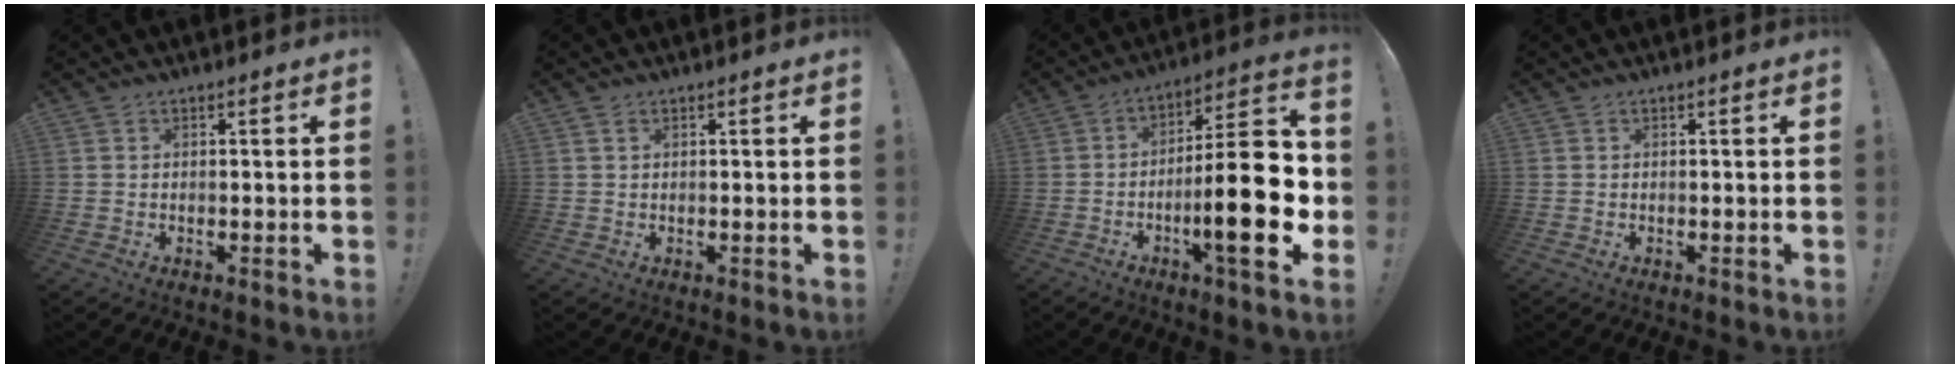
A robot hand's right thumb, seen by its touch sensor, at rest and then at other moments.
{"total": 0.8, "force": [0.5, 0.4, 0.5], "torque": [-0.009, 0.000, 0.009]}
{"total": 23.6, "force": [-5.0, 5.5, 22.4], "torque": [-0.347, 0.021, -0.080]}
{"total": 0.0}